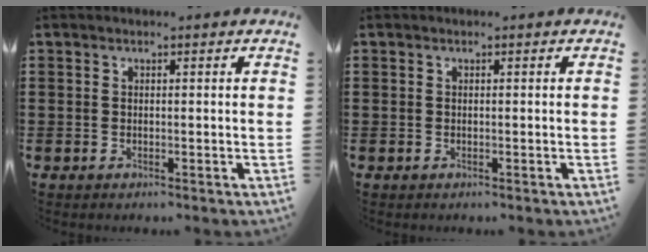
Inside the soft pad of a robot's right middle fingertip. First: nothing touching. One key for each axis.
{"total": 0.0}